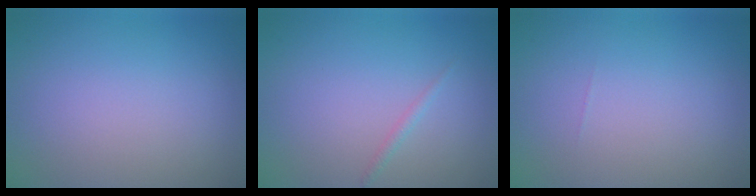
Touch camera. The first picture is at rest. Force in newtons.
{"total": 0.7, "press": 0.7, "slide": 0.0}
{"total": 0.0}